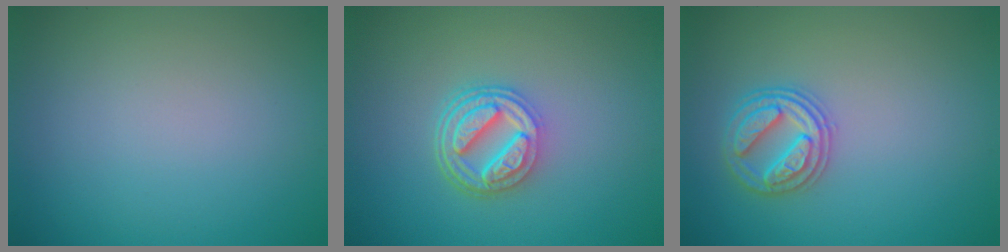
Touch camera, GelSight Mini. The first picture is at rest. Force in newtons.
{"total": 4.9, "press": 3.7, "slide": 3.2}
{"total": 2.9, "press": 2.9, "slide": 0.4}